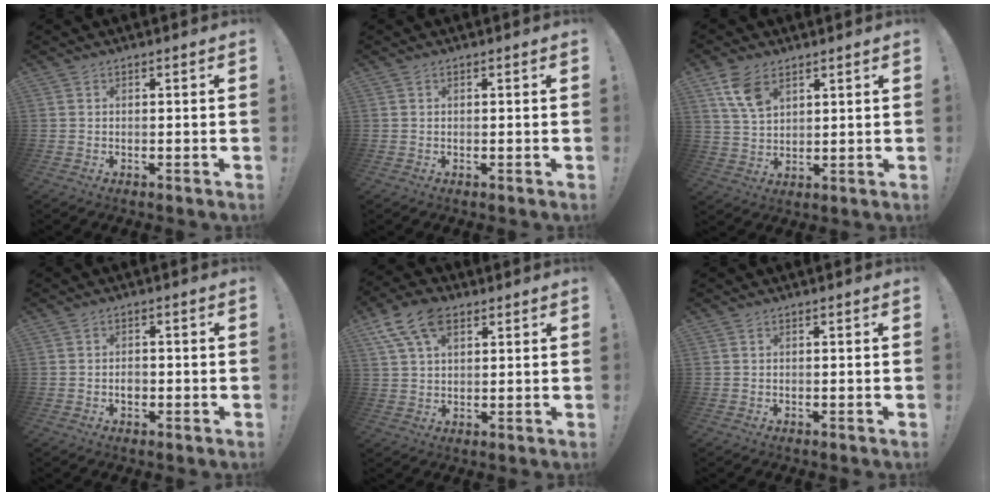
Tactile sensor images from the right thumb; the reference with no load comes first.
{"total": 0.0}
{"total": 8.6, "force": [5.0, 4.9, 5.1], "torque": [-0.085, -0.019, 0.097]}
{"total": 2.8, "force": [-1.0, 2.0, 1.7], "torque": [-0.018, 0.003, -0.020]}
{"total": 11.4, "force": [5.7, 6.7, 7.3], "torque": [-0.127, -0.012, 0.104]}
{"total": 0.0}